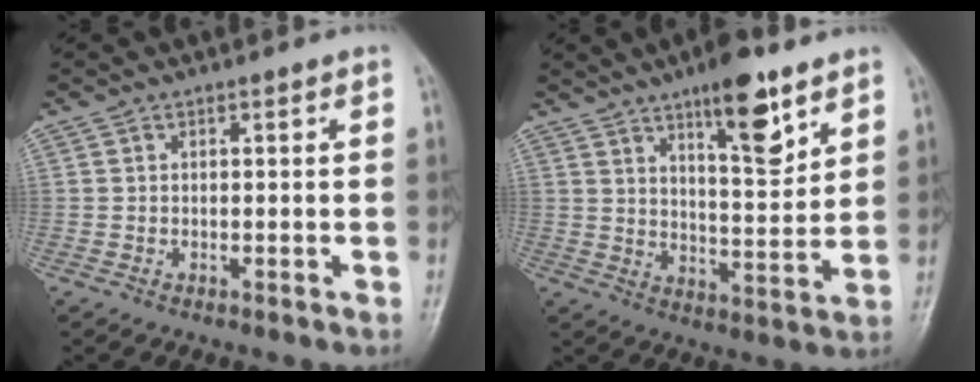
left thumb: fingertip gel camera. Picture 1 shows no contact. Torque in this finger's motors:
{"motor_torque": [1.76, 0.57, 1.55, -1.22, 0.36]}